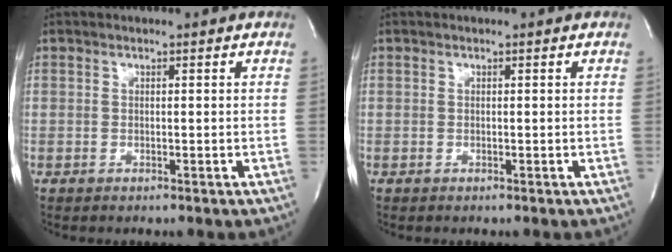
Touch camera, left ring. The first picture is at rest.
{"total": 0.0}